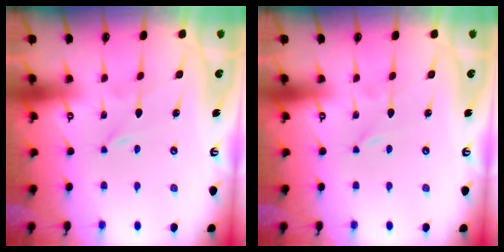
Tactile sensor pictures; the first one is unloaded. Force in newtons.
{"total": 0.0}